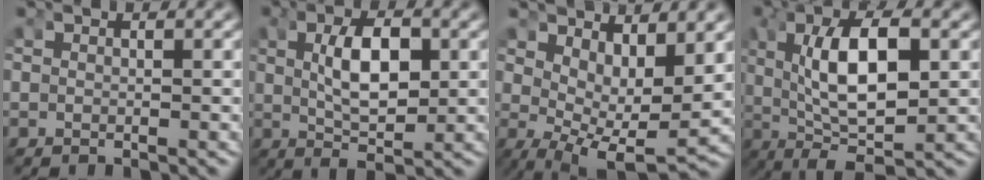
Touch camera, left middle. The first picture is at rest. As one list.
[{"total": 5.3, "force": [0.1, 1.5, 5.1], "torque": [-0.082, -0.013, 0.013]}, {"total": 6.6, "force": [-0.7, 3.3, 5.7], "torque": [-0.098, -0.050, 0.012]}, {"total": 8.8, "force": [0.4, 3.4, 8.1], "torque": [-0.146, -0.018, 0.023]}]